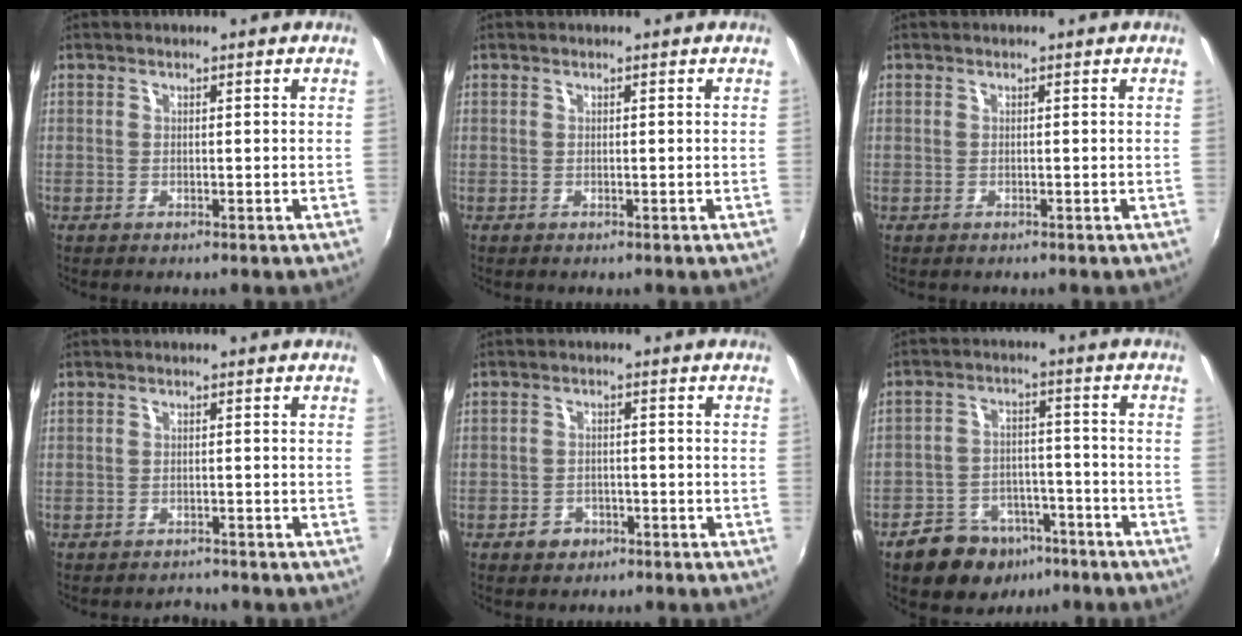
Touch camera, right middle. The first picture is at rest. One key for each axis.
{"total": 0.0}
{"total": 0.0}
{"total": 2.0, "fx": -1.9, "fy": 0.5, "fz": -0.1, "tx": 0.001, "ty": 0.001, "tz": -0.029}
{"total": 3.3, "fx": -2.1, "fy": 2.4, "fz": 0.8, "tx": -0.021, "ty": 0.005, "tz": -0.030}
{"total": 12.3, "fx": -8.2, "fy": 7.8, "fz": 4.8, "tx": -0.112, "ty": 0.022, "tz": -0.105}